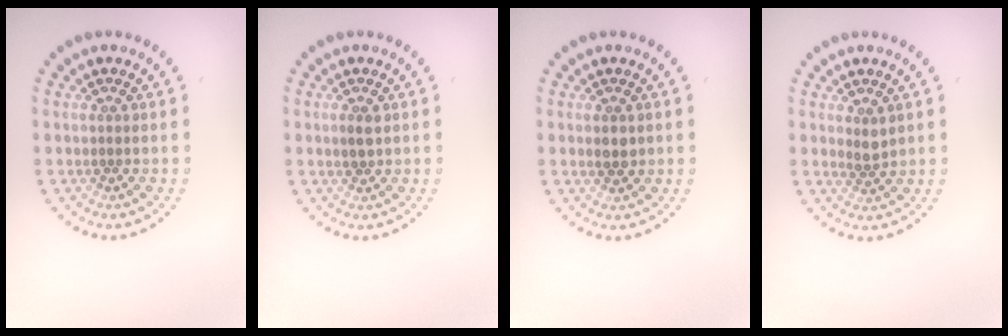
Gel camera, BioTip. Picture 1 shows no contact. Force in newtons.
{"total": 1.3, "press": 1.2, "slide": 0.3}
{"total": 1.4, "press": 1.4, "slide": 0.1}
{"total": 1.5, "press": 1.2, "slide": 0.8}